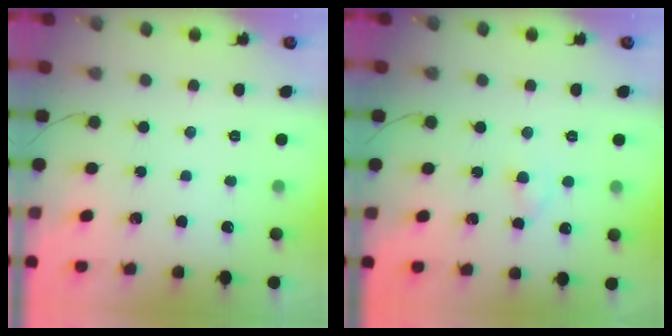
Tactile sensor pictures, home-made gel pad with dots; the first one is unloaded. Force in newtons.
{"total": 2.3, "press": 2.0, "slide": 1.1}